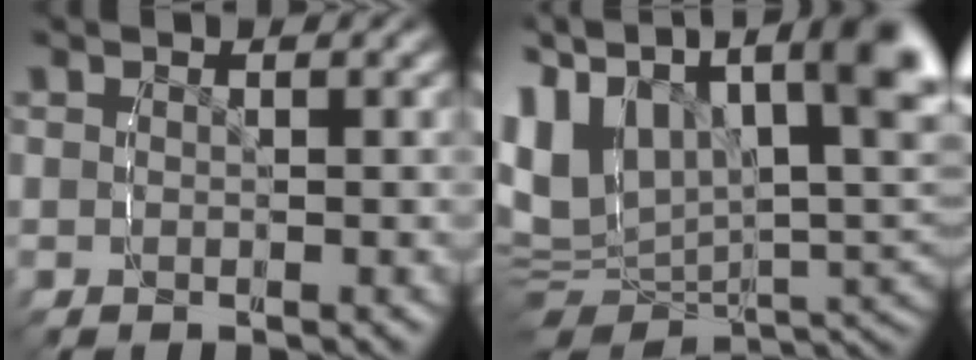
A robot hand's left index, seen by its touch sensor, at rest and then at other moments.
{"total": 17.7, "force": [3.5, 12.9, 11.5], "torque": [-0.191, -0.012, 0.037]}